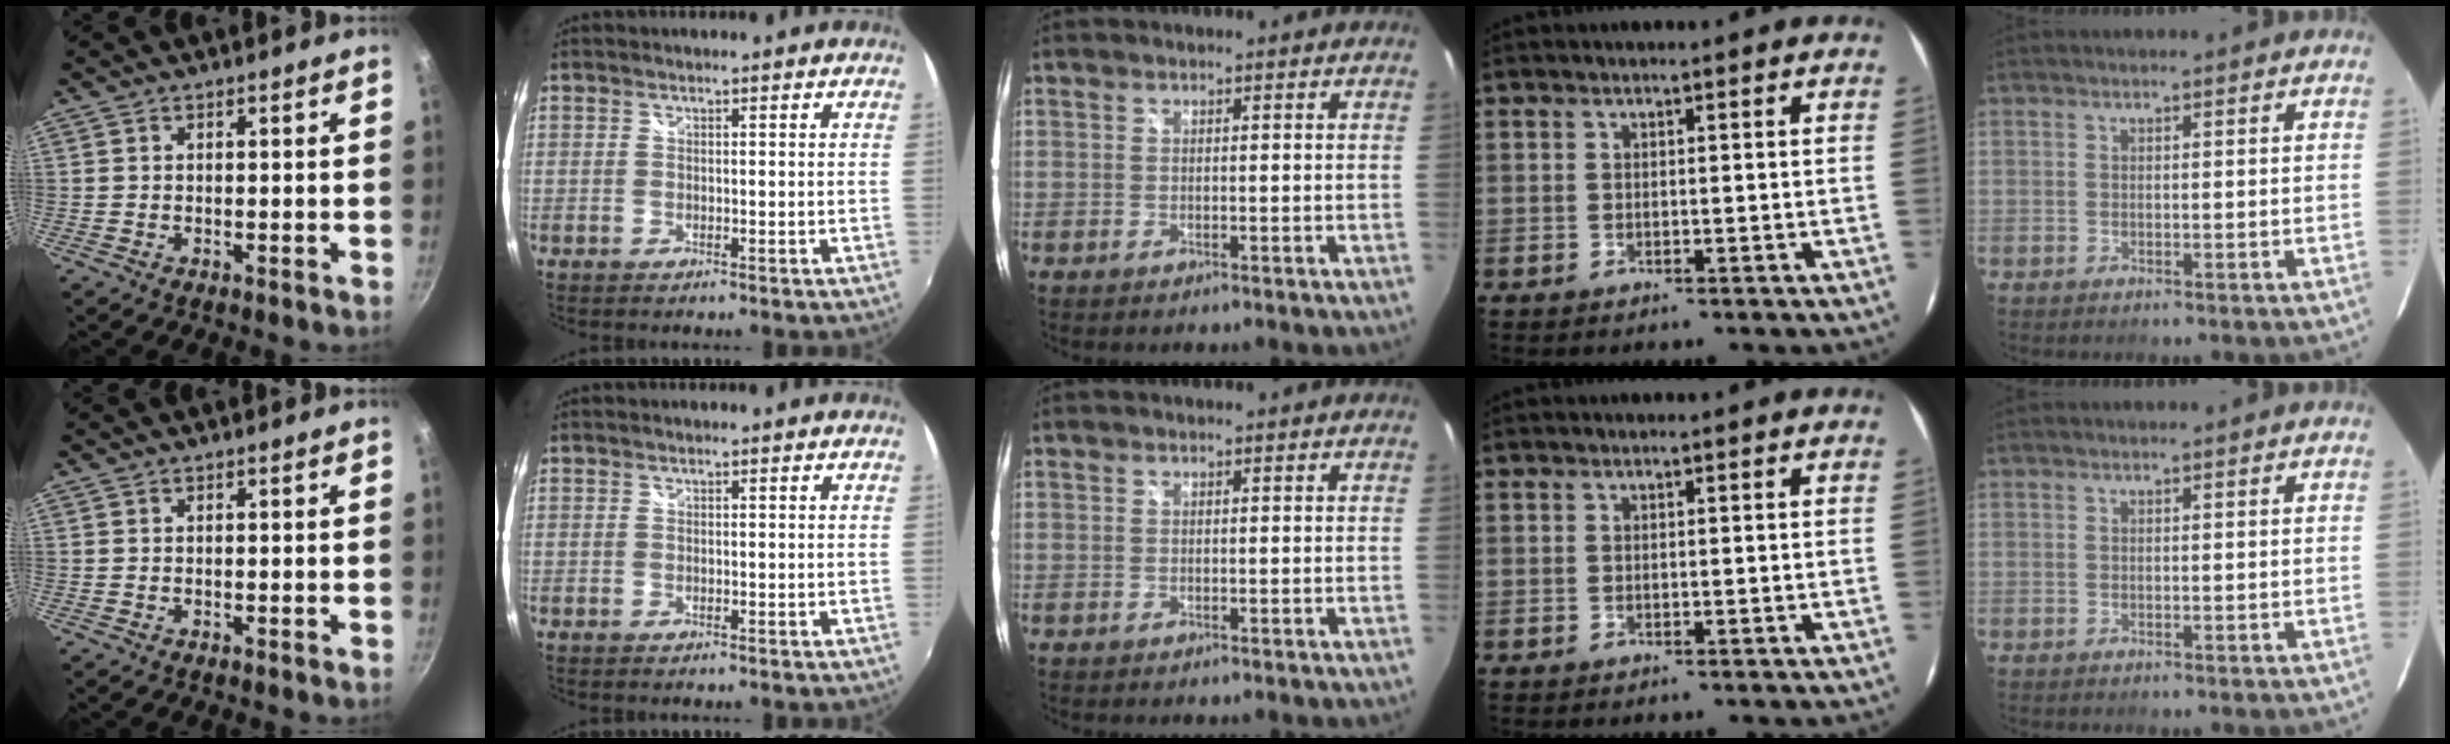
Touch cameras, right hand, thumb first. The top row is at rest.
{}